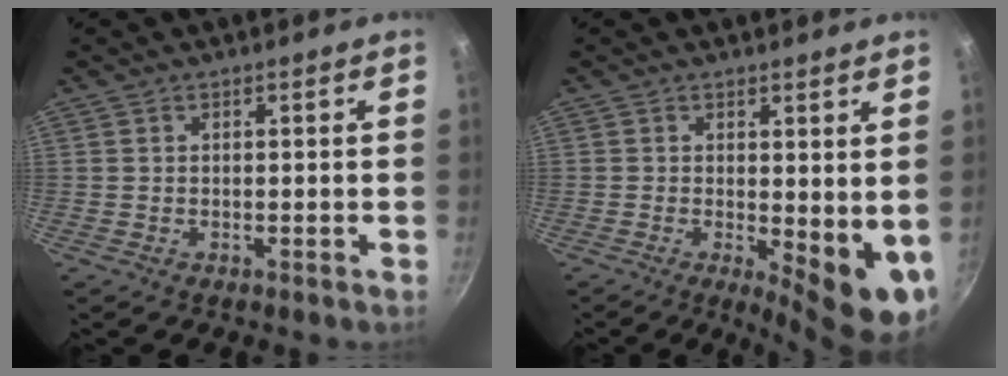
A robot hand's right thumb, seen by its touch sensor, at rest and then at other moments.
{"total": 9.9, "force": [-0.9, 3.4, 9.2], "torque": [-0.116, -0.022, -0.003]}